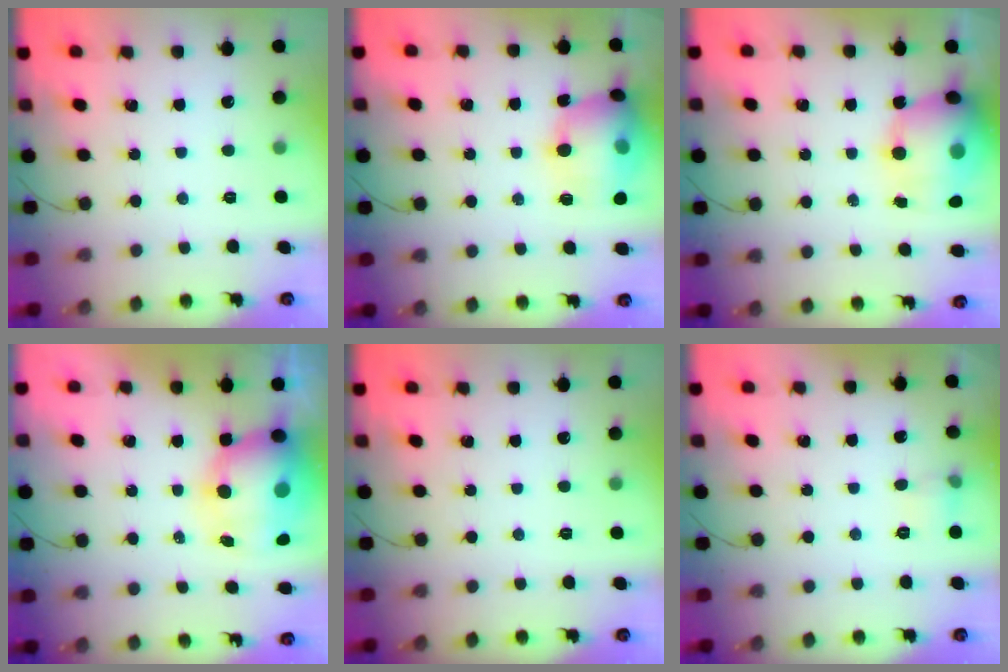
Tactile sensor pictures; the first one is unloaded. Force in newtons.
{"total": 20.6, "press": 18.9, "slide": 8.3}
{"total": 18.9, "press": 18.4, "slide": 4.3}
{"total": 13.3, "press": 13.0, "slide": 2.7}
{"total": 0.0}
{"total": 5.4, "press": 5.2, "slide": 1.5}